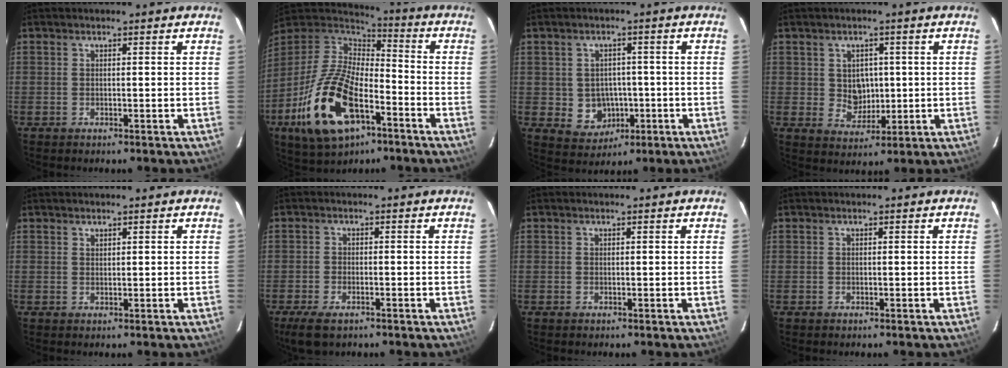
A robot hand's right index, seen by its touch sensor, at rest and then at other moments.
{"total": 22.6, "force": [-9.9, 11.3, 16.9], "torque": [-0.366, -0.029, -0.174]}
{"total": 6.6, "force": [-1.2, 6.3, 1.7], "torque": [-0.047, 0.014, 0.004]}
{"total": 5.2, "force": [0.6, 4.6, 2.2], "torque": [-0.038, 0.007, 0.018]}
{"total": 0.7, "force": [0.6, 0.2, 0.1], "torque": [-0.002, 0.001, 0.013]}
{"total": 5.2, "force": [-3.5, 2.2, 3.2], "torque": [-0.080, -0.016, -0.063]}
{"total": 0.0}
{"total": 0.0}